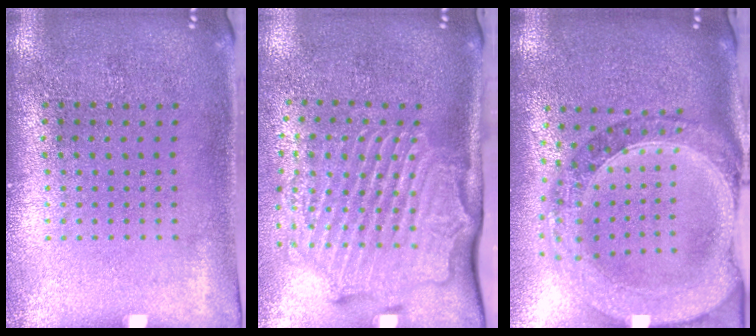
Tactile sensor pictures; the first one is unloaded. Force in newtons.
{"total": 2.9, "press": 2.2, "slide": 1.9}
{"total": 1.9, "press": 1.8, "slide": 0.7}